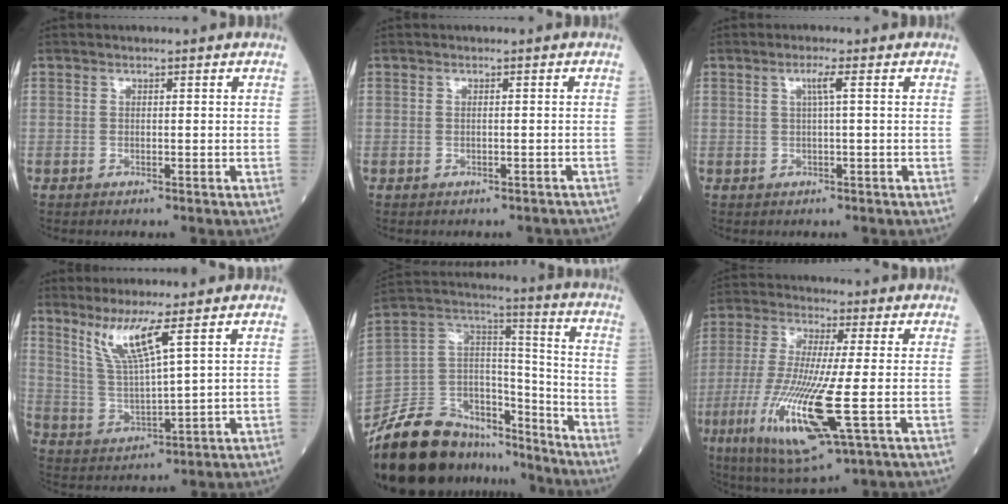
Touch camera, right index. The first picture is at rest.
{"total": 8.3, "force": [-8.0, 2.2, 0.0], "torque": [0.017, 0.021, -0.080]}
{"total": 2.0, "force": [0.6, -0.4, 1.9], "torque": [-0.037, 0.002, 0.011]}
{"total": 7.4, "force": [4.5, -0.9, 5.8], "torque": [-0.119, -0.015, 0.098]}
{"total": 22.6, "force": [-18.9, 8.8, 8.6], "torque": [-0.194, 0.038, -0.323]}
{"total": 15.5, "force": [-4.2, 1.2, 14.9], "torque": [-0.315, -0.035, -0.074]}